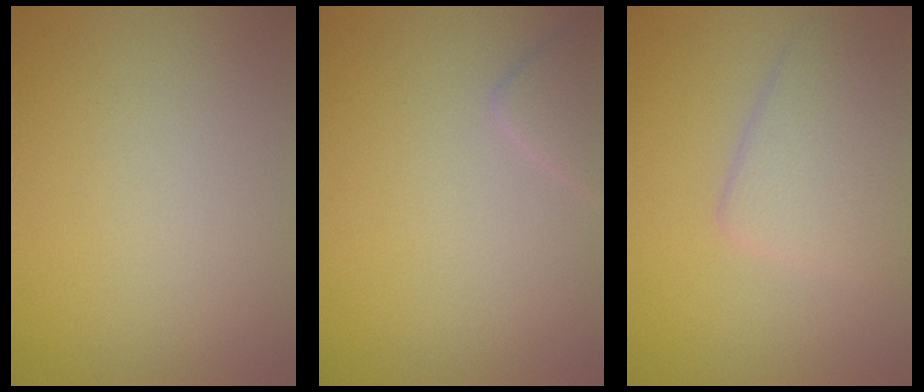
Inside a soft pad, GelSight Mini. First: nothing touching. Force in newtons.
{"total": 1.7, "press": 1.7, "slide": 0.1}
{"total": 4.1, "press": 4.1, "slide": 0.1}